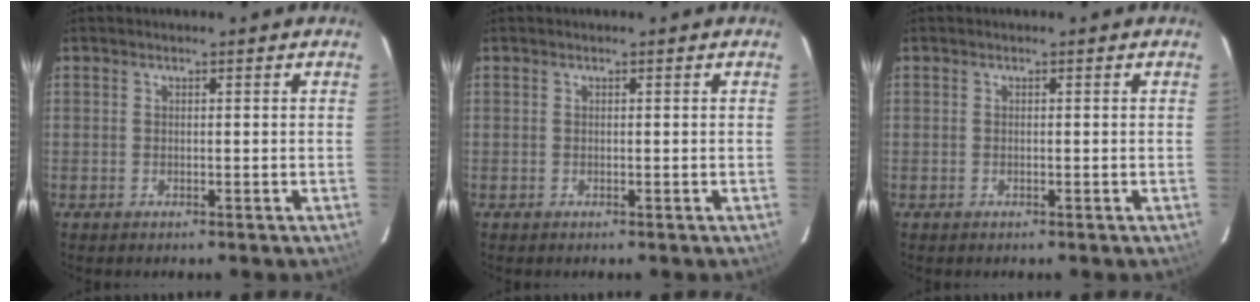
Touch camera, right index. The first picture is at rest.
{"total": 0.0}
{"total": 0.0}